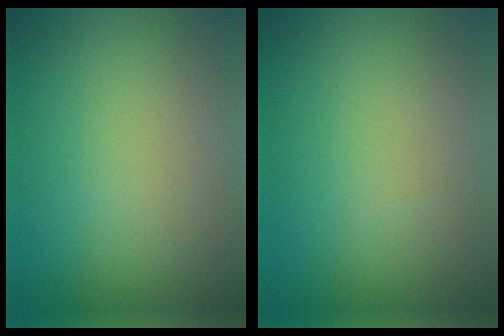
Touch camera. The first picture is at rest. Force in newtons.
{"total": 0.0}